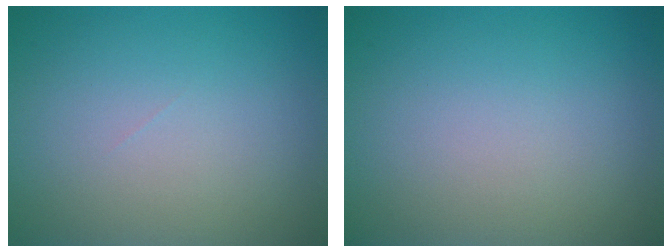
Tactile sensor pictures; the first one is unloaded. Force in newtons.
{"total": 0.0}